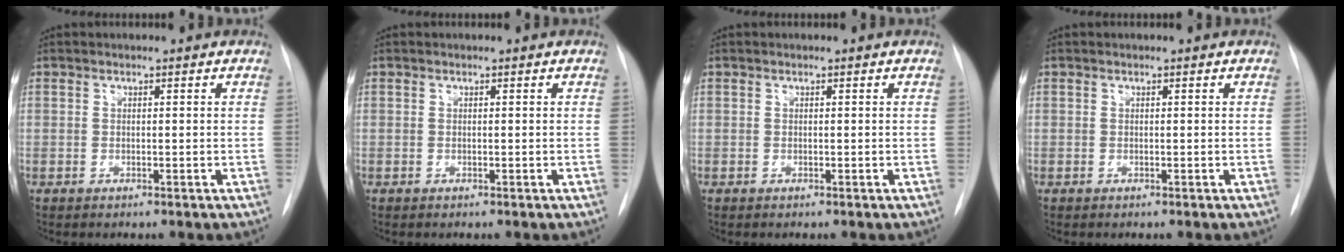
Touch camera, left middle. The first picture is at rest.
{"total": 0.0}
{"total": 0.0}
{"total": 0.0}